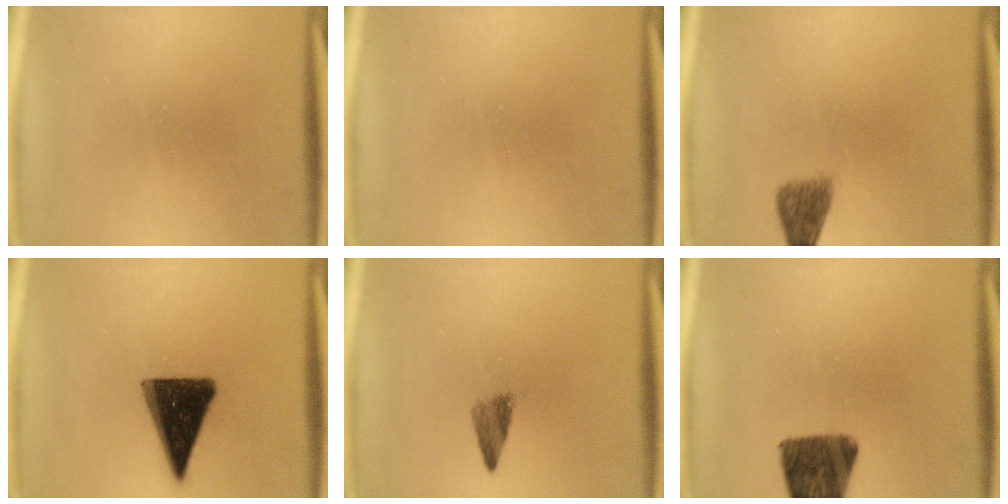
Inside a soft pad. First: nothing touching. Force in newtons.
{"total": 0.0}
{"total": 2.7}
{"total": 14.2}
{"total": 2.4}
{"total": 10.9}